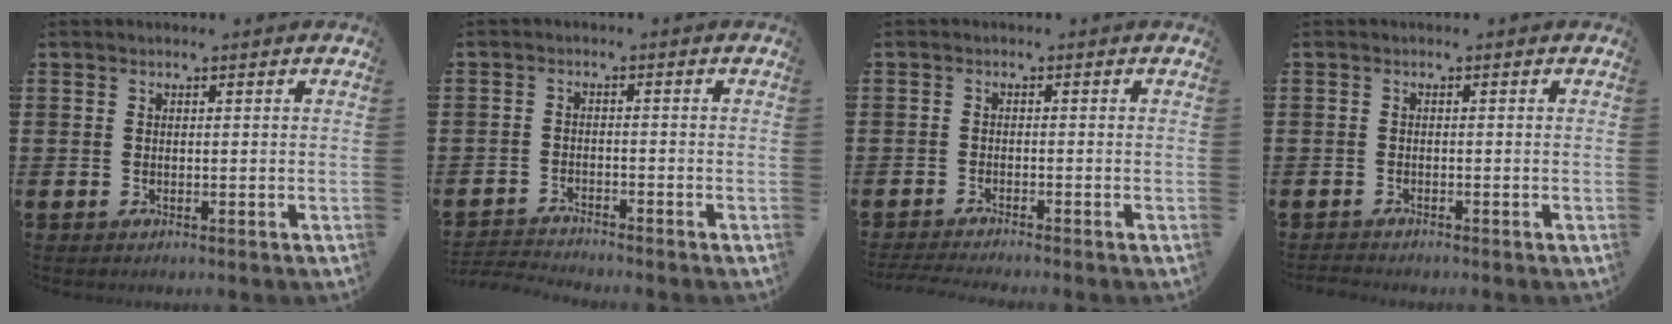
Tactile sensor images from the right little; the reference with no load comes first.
{"total": 2.2, "force": [-2.2, -0.1, -0.1], "torque": [-0.004, 0.002, -0.047]}
{"total": 1.4, "force": [-1.4, -0.2, 0.4], "torque": [-0.005, 0.001, -0.027]}
{"total": 0.8, "force": [-0.8, 0.1, 0.0], "torque": [-0.001, -0.001, -0.017]}